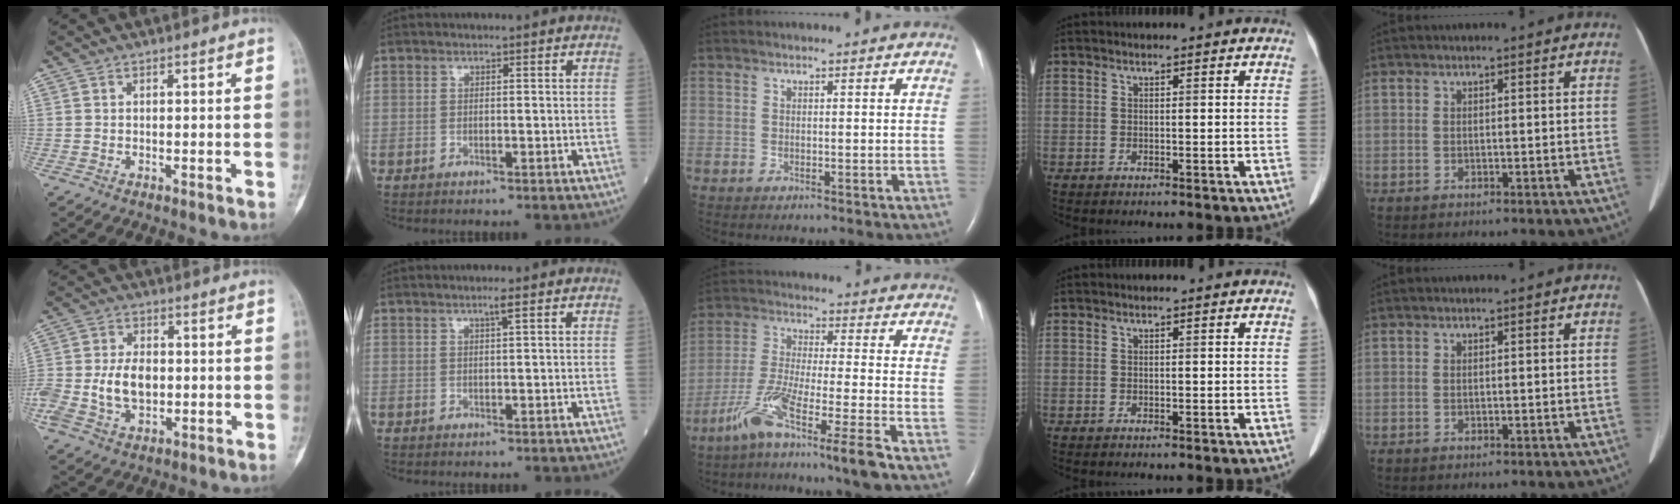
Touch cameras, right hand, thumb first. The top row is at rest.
{"thumb": {"total": 10.3, "force": [-1.0, 6.9, 7.5], "torque": [-0.142, 0.012, -0.016]}, "index": {"total": 1.2, "force": [0.6, -0.3, 1.0], "torque": [-0.022, -0.002, 0.012]}, "middle": {"total": 11.7, "force": [-8.0, -1.5, 8.4], "torque": [-0.168, -0.032, -0.150]}}